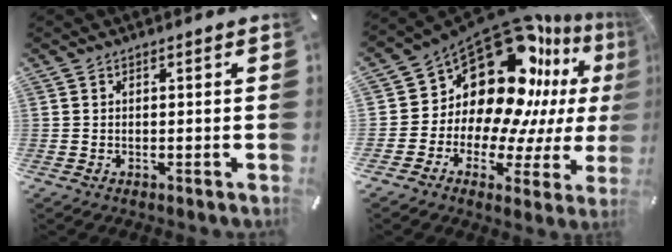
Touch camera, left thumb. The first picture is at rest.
{"total": 21.0, "force": [11.1, 12.7, 12.4], "torque": [-0.200, -0.120, 0.199]}